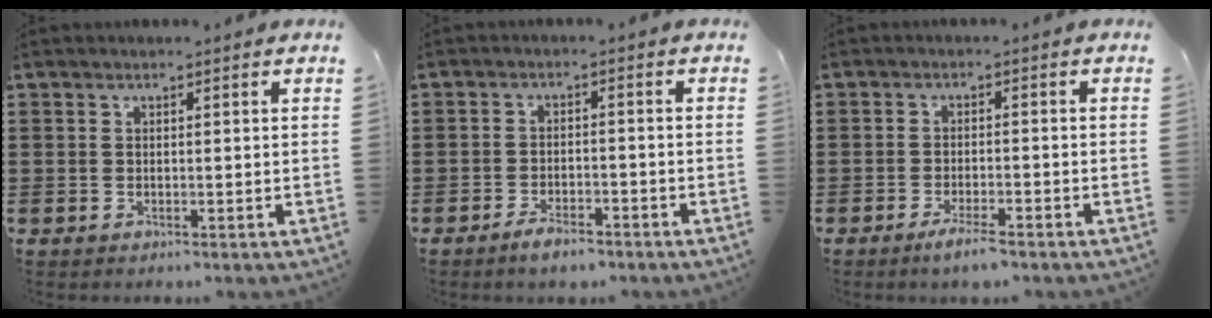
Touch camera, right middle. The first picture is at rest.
{"total": 3.3, "force": [-2.8, 0.8, 1.5], "torque": [-0.026, 0.008, -0.053]}
{"total": 3.1, "force": [-2.2, 0.4, 2.1], "torque": [-0.041, -0.001, -0.041]}